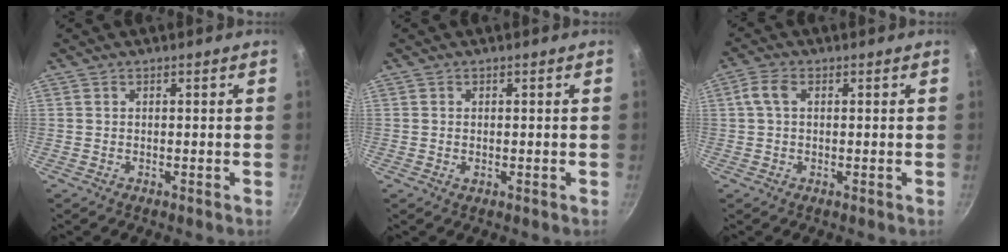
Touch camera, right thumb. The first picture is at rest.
{"total": 0.8, "force": [0.0, 0.5, 0.6], "torque": [-0.011, 0.000, -0.001]}
{"total": 3.4, "force": [0.7, 1.9, 2.8], "torque": [-0.062, 0.013, 0.011]}